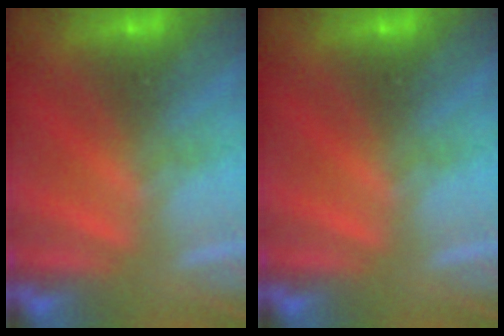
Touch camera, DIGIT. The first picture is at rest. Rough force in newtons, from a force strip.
{"total": 0.0}